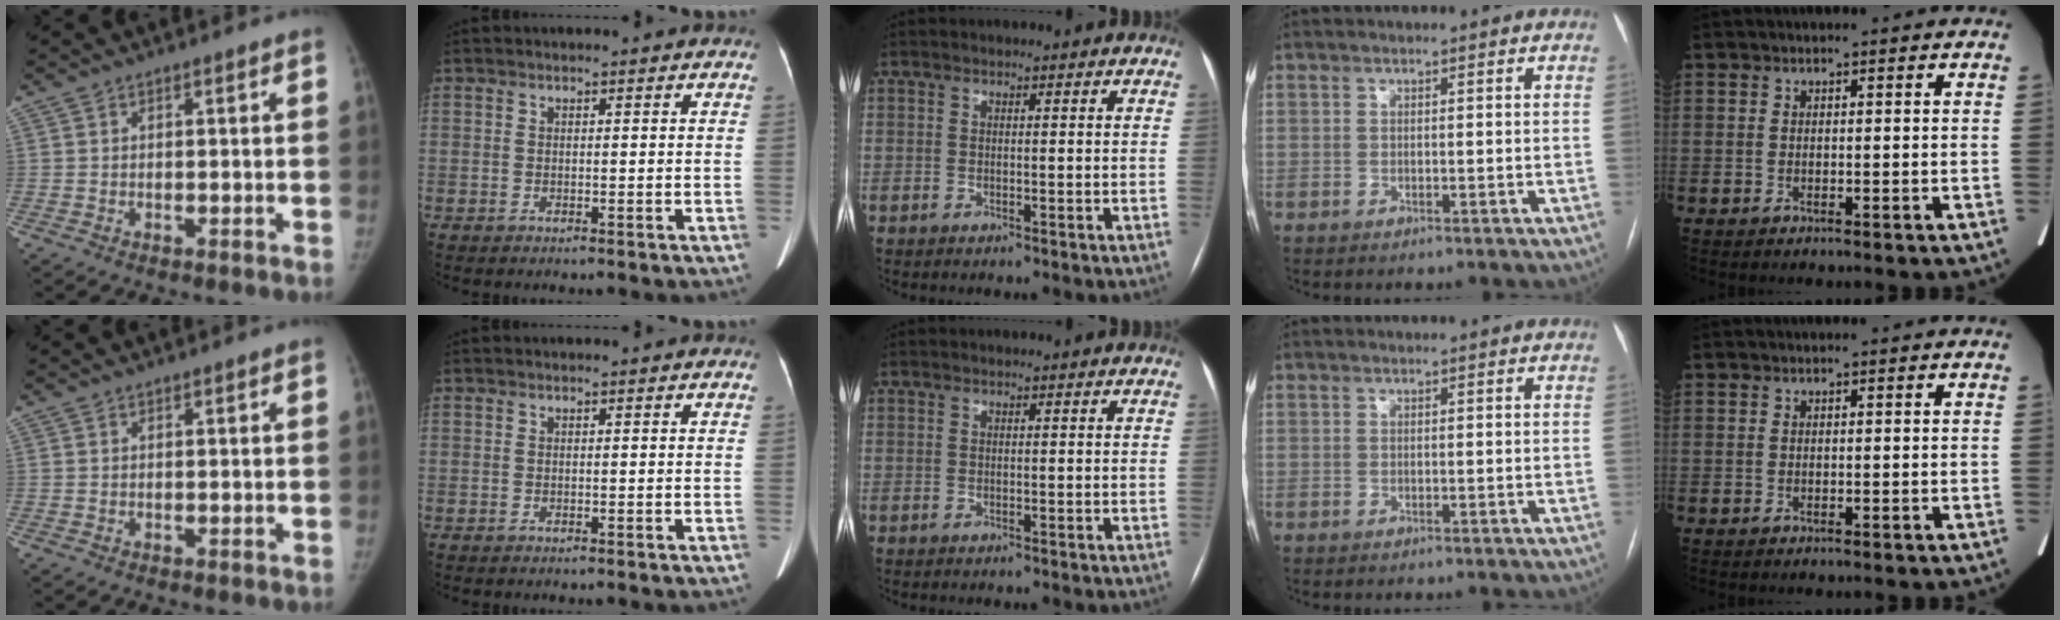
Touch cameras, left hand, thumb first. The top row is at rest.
{}